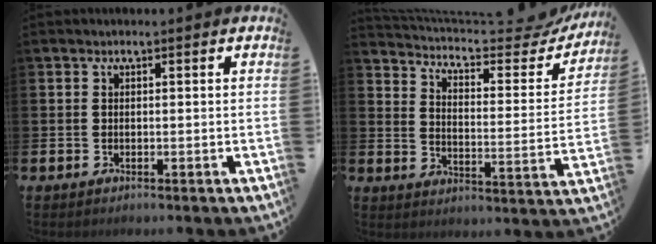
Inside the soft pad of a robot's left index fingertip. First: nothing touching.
{"total": 5.5, "force": [4.9, 1.5, 1.8], "torque": [-0.052, -0.045, 0.075]}